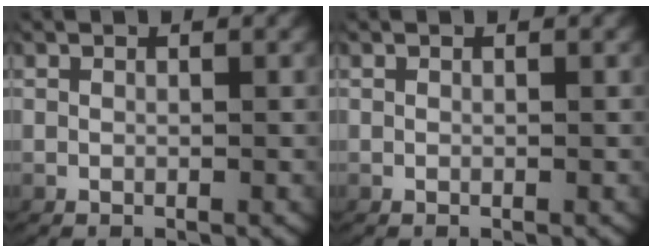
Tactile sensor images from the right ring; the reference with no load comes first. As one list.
[{"total": 0.0}]